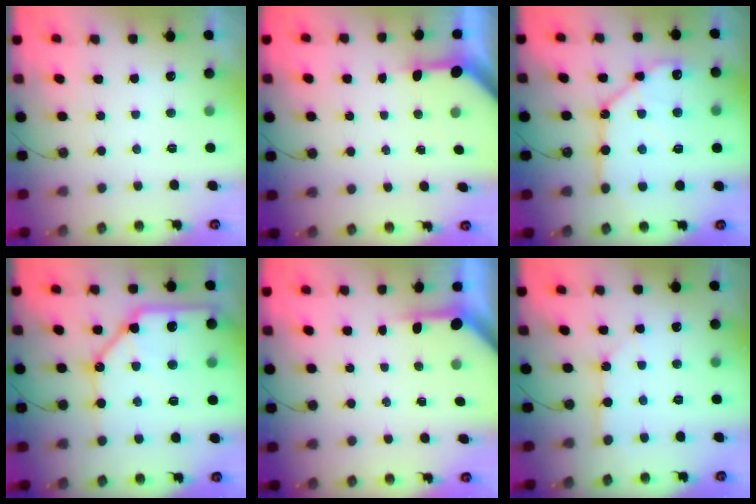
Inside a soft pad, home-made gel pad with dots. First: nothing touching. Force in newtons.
{"total": 3.4, "press": 3.3, "slide": 0.4}
{"total": 13.6, "press": 13.5, "slide": 1.7}
{"total": 19.0, "press": 18.9, "slide": 2.5}
{"total": 3.3, "press": 3.3, "slide": 0.4}
{"total": 2.6, "press": 2.6, "slide": 0.1}